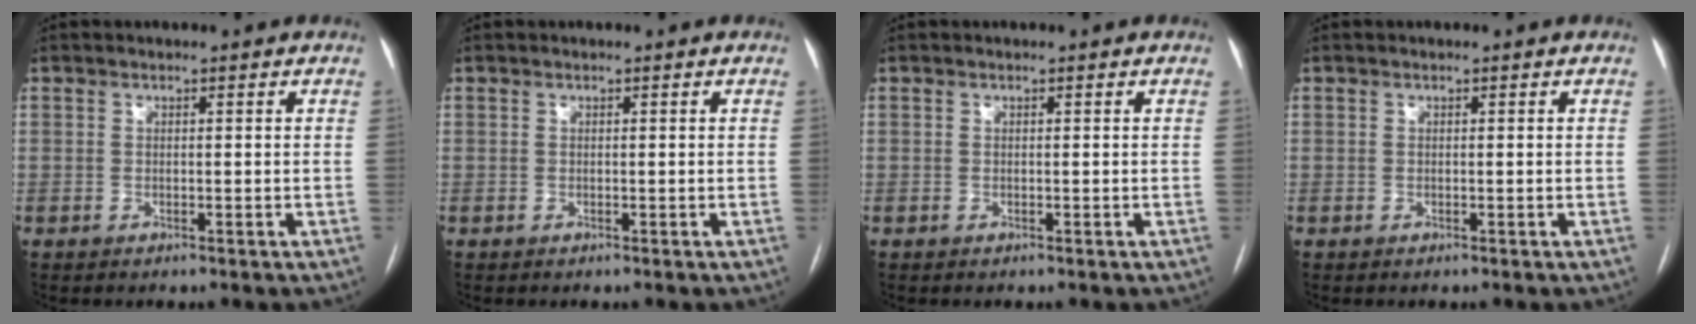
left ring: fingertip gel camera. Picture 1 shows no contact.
{"total": 0.0}
{"total": 0.0}
{"total": 0.0}